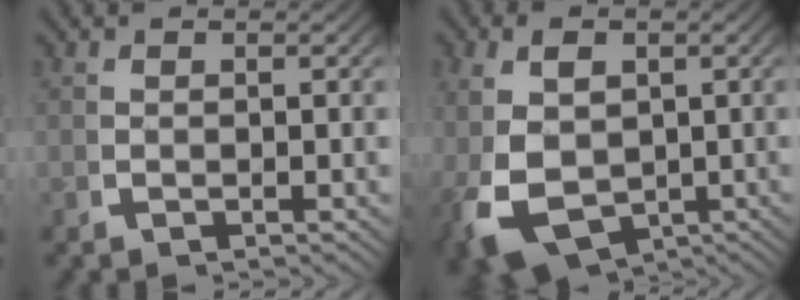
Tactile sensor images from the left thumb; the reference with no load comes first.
{"total": 9.6, "force": [-2.5, 7.0, 6.0], "torque": [-0.140, -0.044, -0.013]}